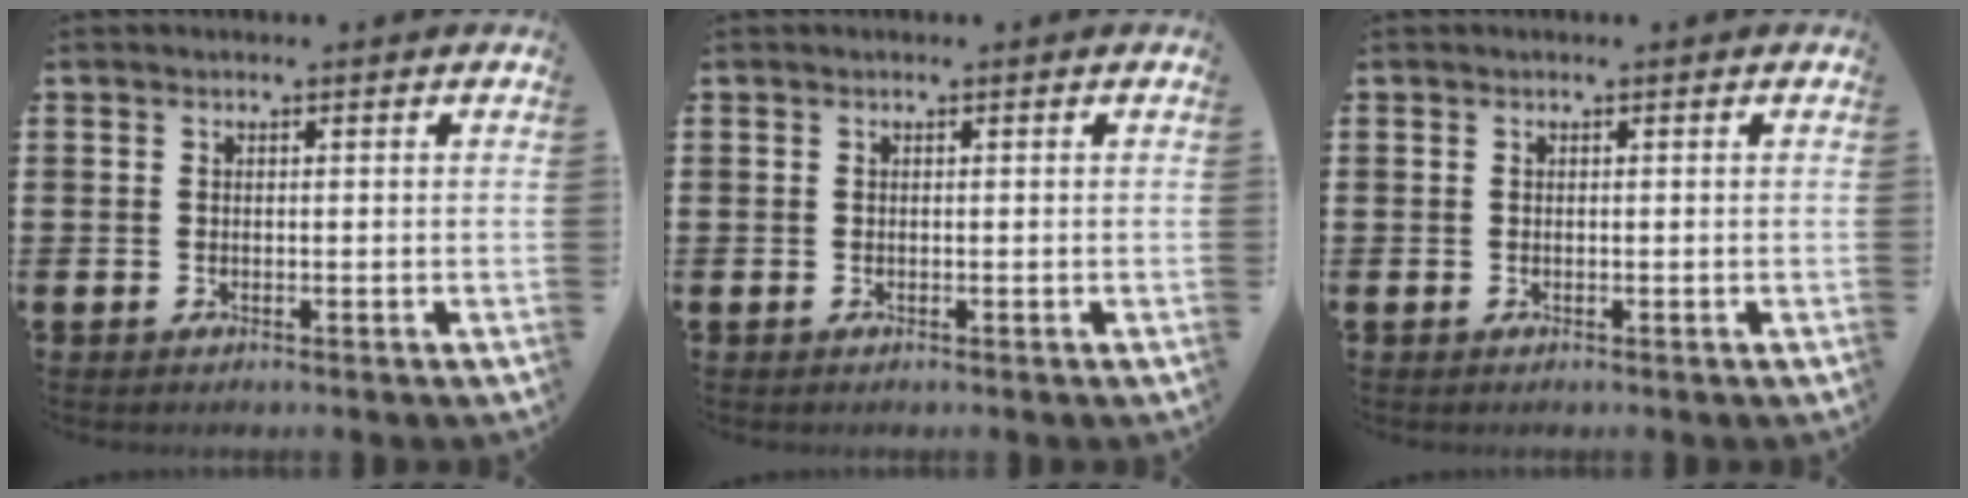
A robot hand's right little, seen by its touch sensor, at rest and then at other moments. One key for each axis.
{"total": 0.0}
{"total": 0.0}